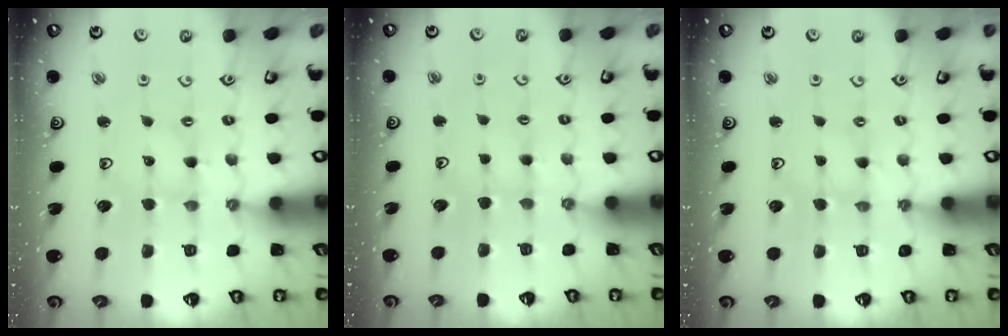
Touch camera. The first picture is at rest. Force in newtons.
{"total": 1.9, "press": 1.9, "slide": 0.4}
{"total": 0.0}